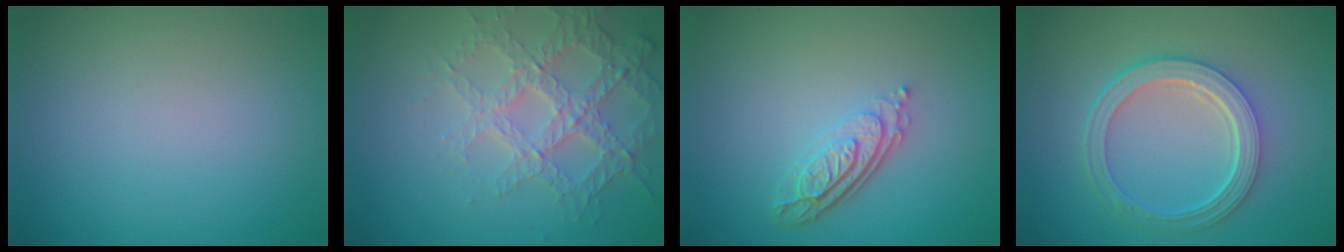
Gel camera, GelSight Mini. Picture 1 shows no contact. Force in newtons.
{"total": 3.8, "press": 3.7, "slide": 0.9}
{"total": 3.8, "press": 2.7, "slide": 2.6}
{"total": 5.2, "press": 4.0, "slide": 3.4}